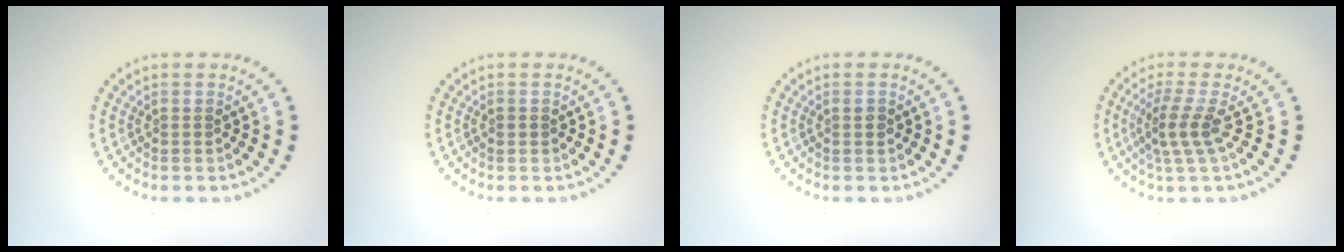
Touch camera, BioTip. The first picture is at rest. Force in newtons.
{"total": 0.5, "press": 0.5, "slide": 0.1}
{"total": 0.7, "press": 0.7, "slide": 0.1}
{"total": 2.7, "press": 1.9, "slide": 1.9}